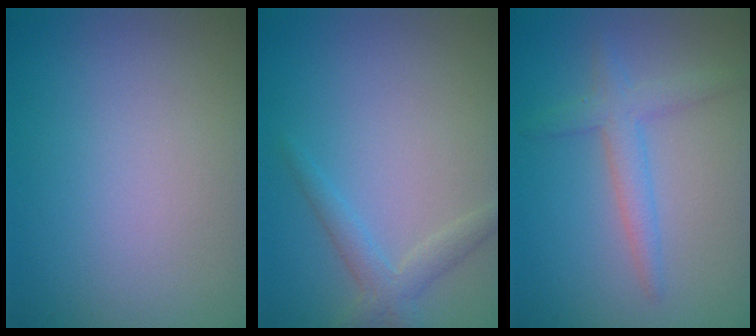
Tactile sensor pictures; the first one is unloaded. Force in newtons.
{"total": 2.0, "press": 2.0, "slide": 0.2}
{"total": 2.6, "press": 2.6, "slide": 0.1}